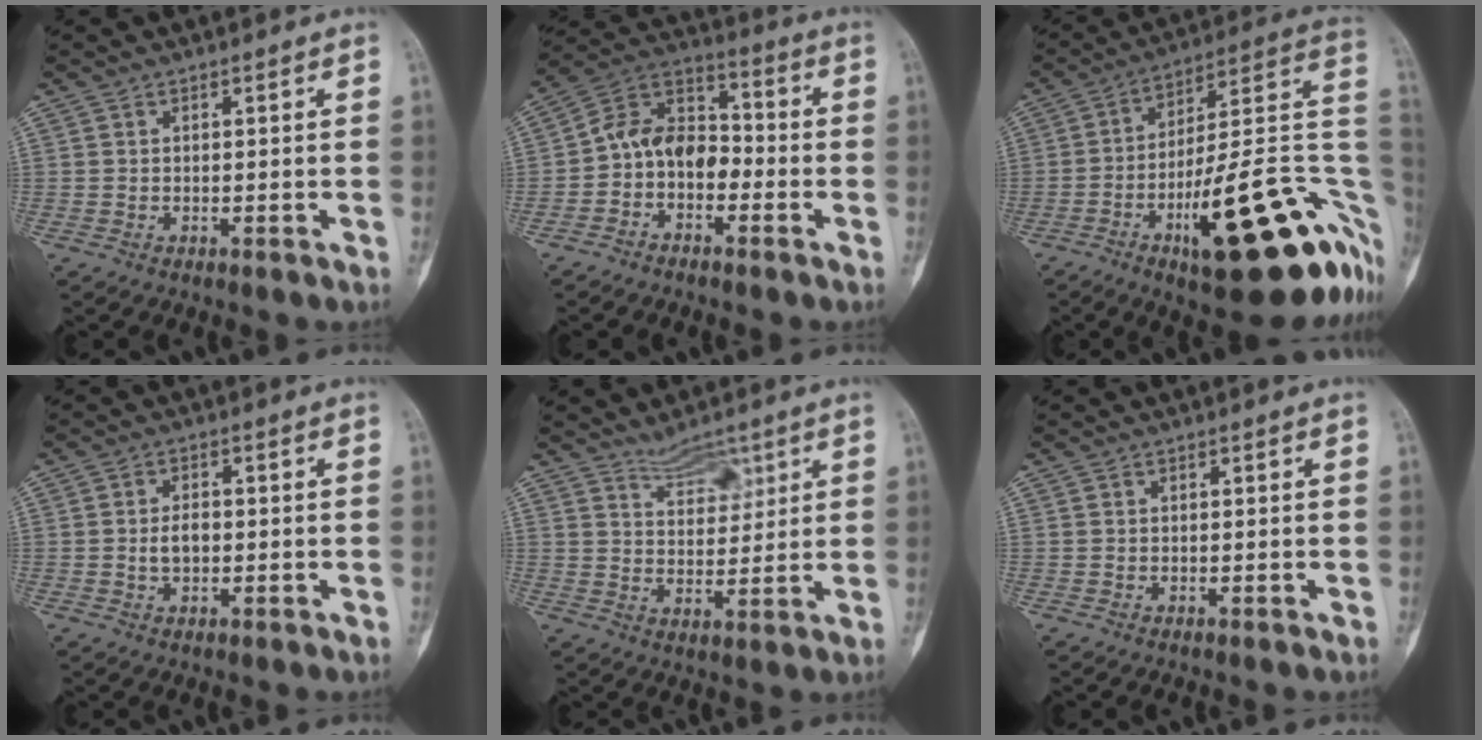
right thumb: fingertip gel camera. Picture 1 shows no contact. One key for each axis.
{"total": 10.2, "fx": -2.7, "fy": 7.4, "fz": 6.4, "tx": -0.086, "ty": 0.053, "tz": -0.062}
{"total": 30.8, "fx": -10.0, "fy": 8.9, "fz": 27.8, "tx": -0.312, "ty": 0.040, "tz": -0.139}
{"total": 3.2, "fx": -0.3, "fy": 2.1, "fz": 2.5, "tx": -0.042, "ty": 0.005, "tz": -0.007}
{"total": 5.8, "fx": 4.3, "fy": 2.5, "fz": 2.9, "tx": -0.025, "ty": -0.035, "tz": 0.078}
{"total": 0.0}